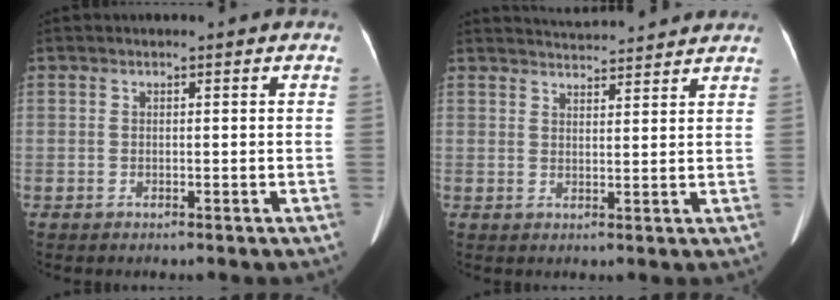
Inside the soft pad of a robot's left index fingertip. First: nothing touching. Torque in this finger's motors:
{"motor_torque": [-0.52, -1.21, -0.04, 0.00]}